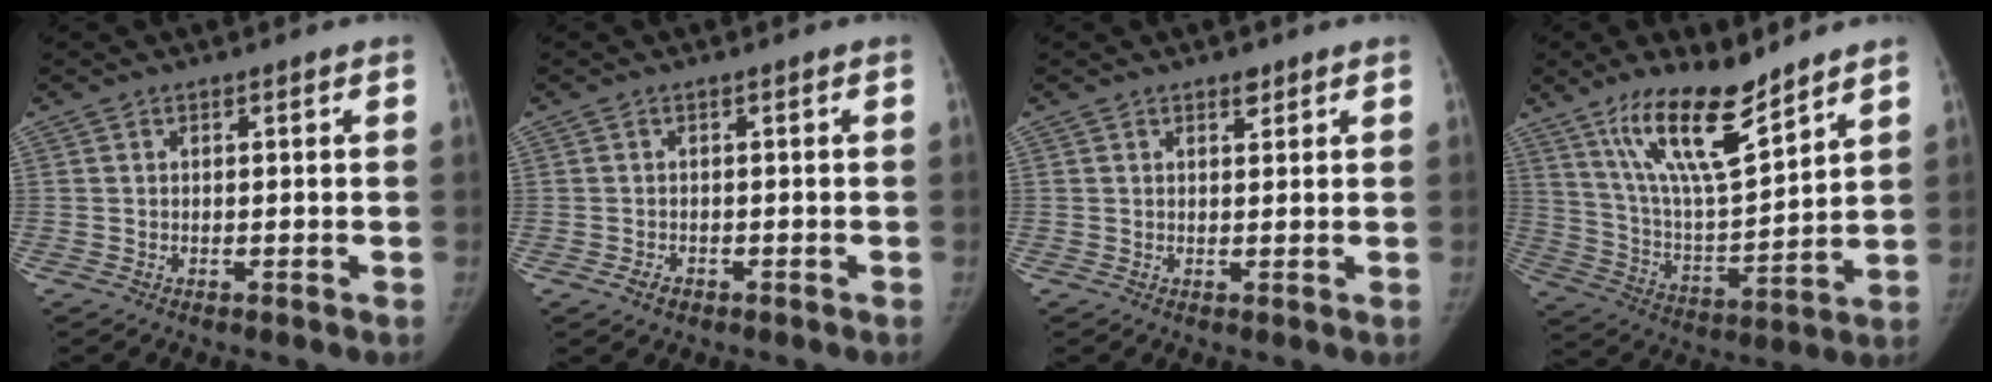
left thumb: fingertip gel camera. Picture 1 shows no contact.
{"total": 1.7, "force": [-0.9, 1.2, 0.8], "torque": [-0.014, 0.001, -0.012]}
{"total": 1.7, "force": [1.2, 0.8, 0.9], "torque": [-0.005, -0.006, 0.016]}
{"total": 17.0, "force": [11.7, 4.5, 11.4], "torque": [-0.182, -0.070, 0.225]}